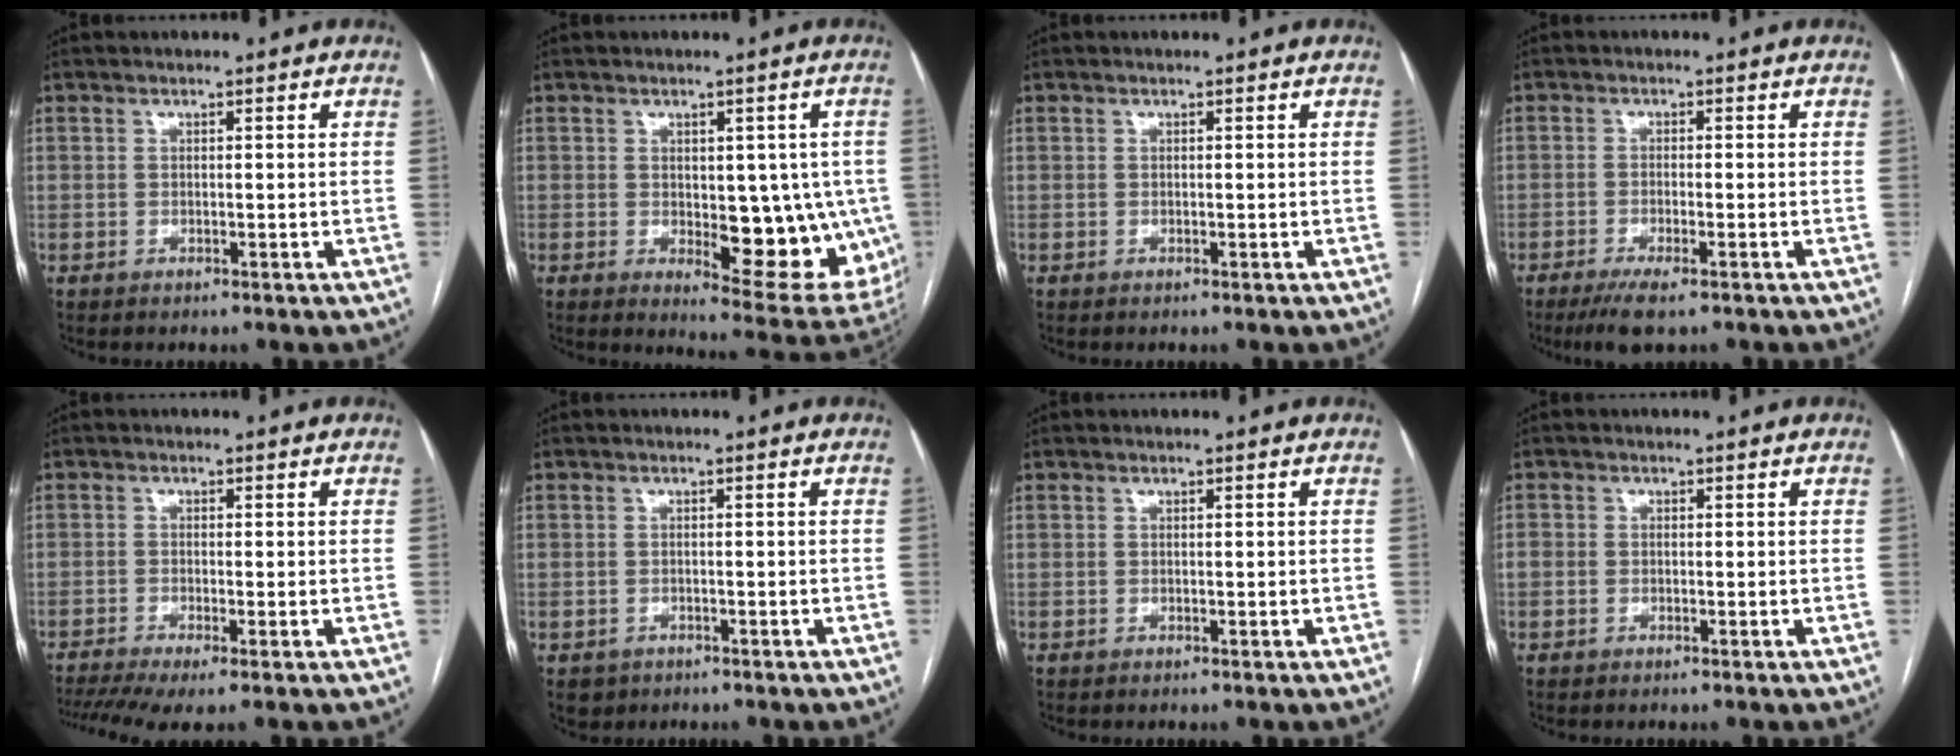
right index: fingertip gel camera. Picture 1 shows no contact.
{"total": 13.8, "force": [-1.5, 5.8, 12.5], "torque": [-0.121, 0.000, 0.001]}
{"total": 0.0}
{"total": 4.8, "force": [-3.2, 0.8, 3.5], "torque": [-0.065, -0.014, -0.055]}
{"total": 6.2, "force": [-4.2, 0.8, 4.5], "torque": [-0.074, -0.011, -0.076]}
{"total": 2.4, "force": [-1.2, 2.0, 0.3], "torque": [-0.002, 0.002, -0.017]}
{"total": 0.0}
{"total": 1.9, "force": [-0.2, 1.7, 0.7], "torque": [-0.018, 0.013, -0.001]}